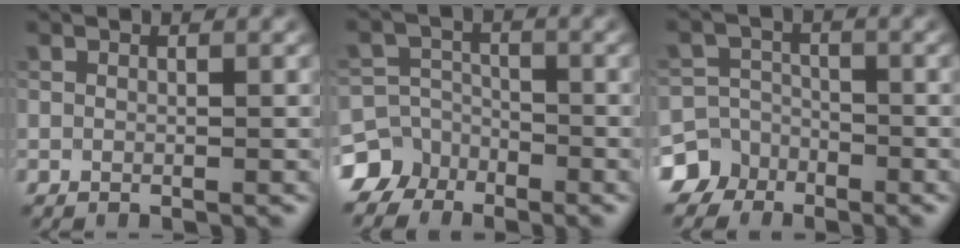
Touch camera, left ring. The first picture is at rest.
{"total": 7.3, "force": [-5.2, 5.1, 0.9], "torque": [0.000, -0.016, -0.106]}
{"total": 7.1, "force": [-4.9, 5.1, 0.4], "torque": [0.009, -0.013, -0.105]}